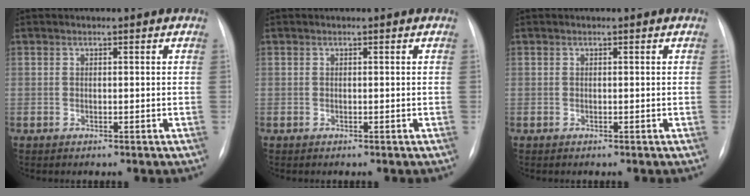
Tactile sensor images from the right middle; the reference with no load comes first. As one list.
[{"total": 0.0}, {"total": 0.0}]